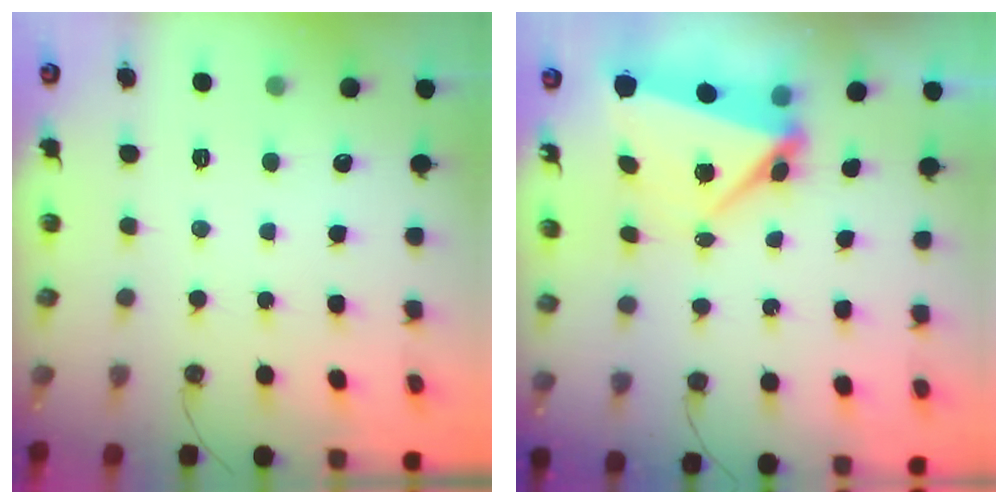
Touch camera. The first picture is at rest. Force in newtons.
{"total": 6.7, "press": 6.7, "slide": 0.5}